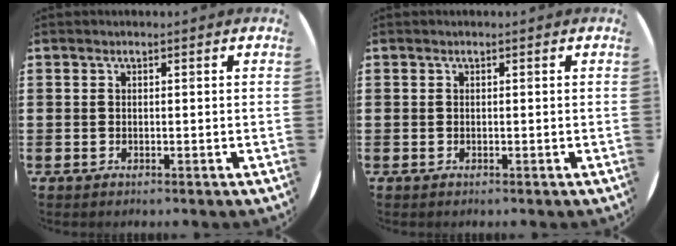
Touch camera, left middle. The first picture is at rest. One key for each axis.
{"total": 0.0}